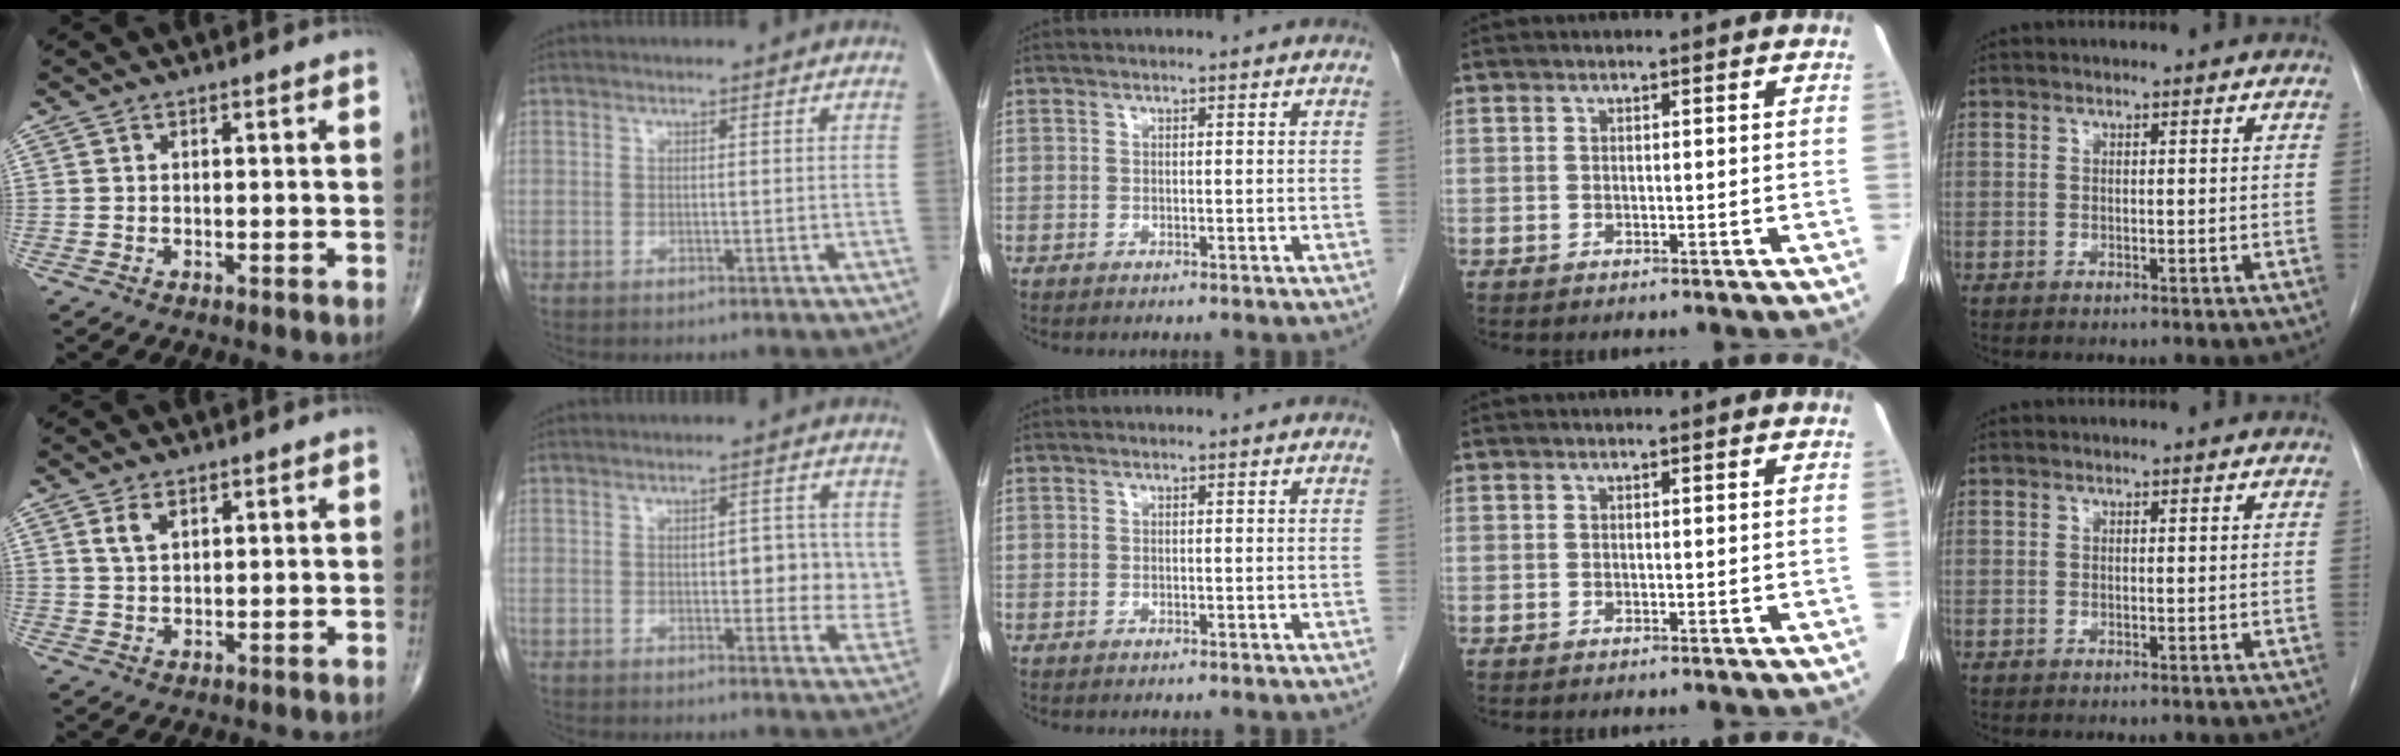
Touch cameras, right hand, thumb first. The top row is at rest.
{"thumb": {"total": 3.3, "force": [1.8, 1.8, 2.2], "torque": [-0.039, -0.006, 0.038]}, "index": {"total": 7.5, "force": [0.7, 3.4, 6.6], "torque": [-0.071, -0.001, 0.010]}}